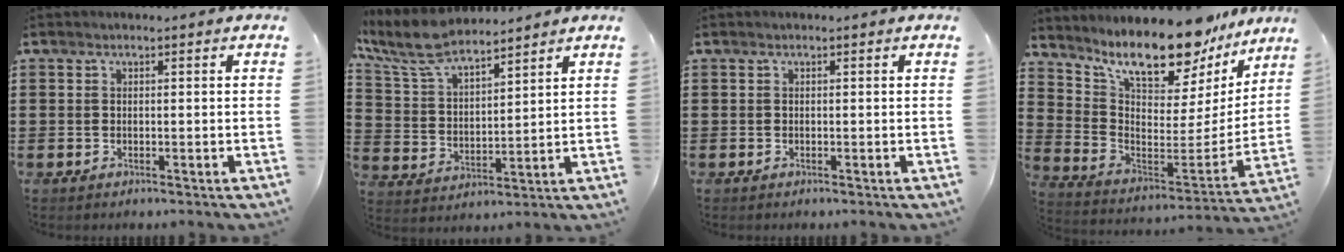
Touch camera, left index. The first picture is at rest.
{"total": 8.5, "force": [7.3, 2.2, 3.7], "torque": [-0.103, -0.025, 0.132]}
{"total": 0.0}
{"total": 12.2, "force": [10.4, 3.1, 5.7], "torque": [-0.124, -0.081, 0.178]}